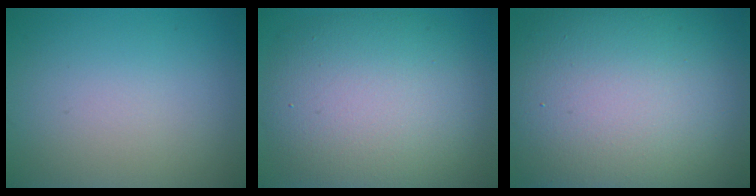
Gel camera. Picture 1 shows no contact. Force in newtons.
{"total": 11.1, "press": 11.1, "slide": 0.8}
{"total": 17.8, "press": 17.8, "slide": 1.3}